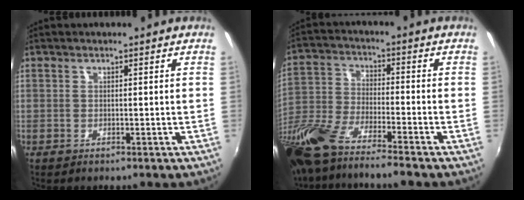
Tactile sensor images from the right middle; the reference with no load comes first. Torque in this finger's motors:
{"motor_torque": [1.09, -1.05, 0.43, 0.21]}